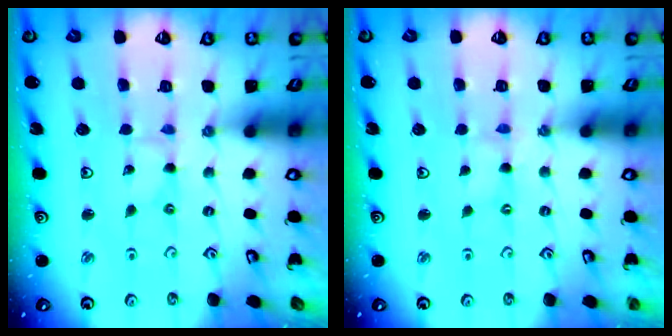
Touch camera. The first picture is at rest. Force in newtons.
{"total": 0.0}